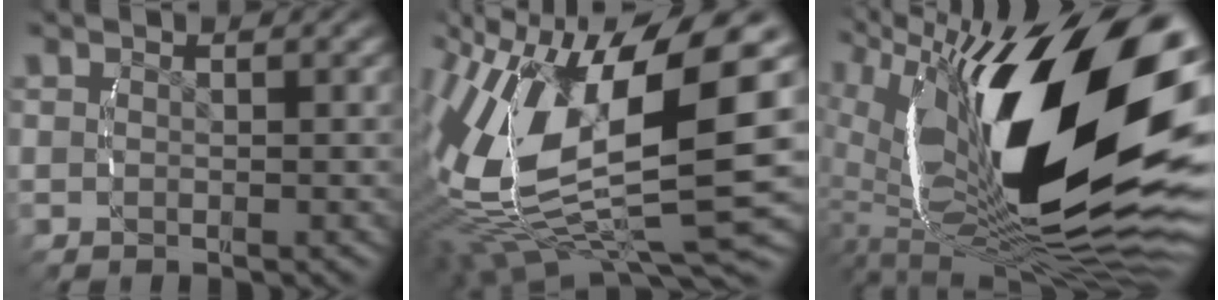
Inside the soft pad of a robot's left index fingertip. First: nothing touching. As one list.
[{"total": 18.3, "force": [-0.9, 10.4, 15.0], "torque": [-0.276, -0.039, 0.003]}, {"total": 19.3, "force": [-0.6, 8.6, 17.3], "torque": [-0.250, 0.002, -0.009]}]